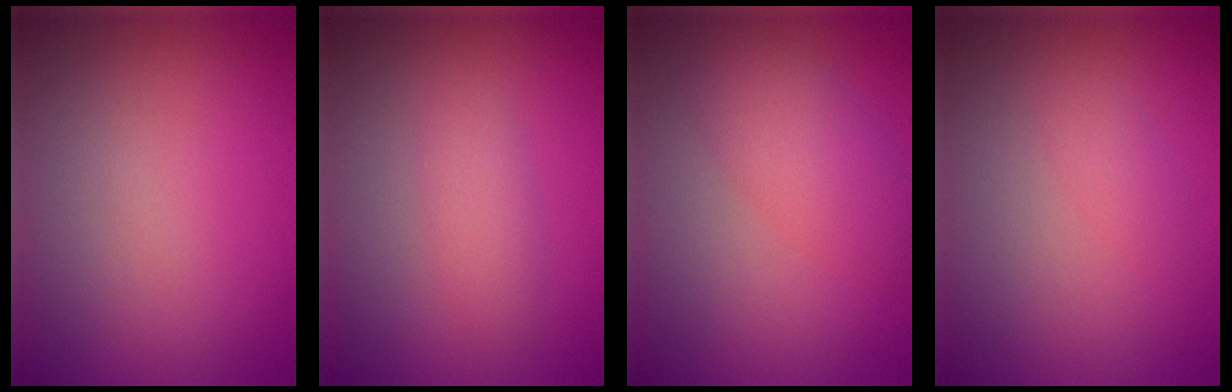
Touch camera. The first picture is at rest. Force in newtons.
{"total": 1.9, "press": 1.9, "slide": 0.0}
{"total": 3.6, "press": 3.6, "slide": 0.3}
{"total": 1.2, "press": 1.2, "slide": 0.0}